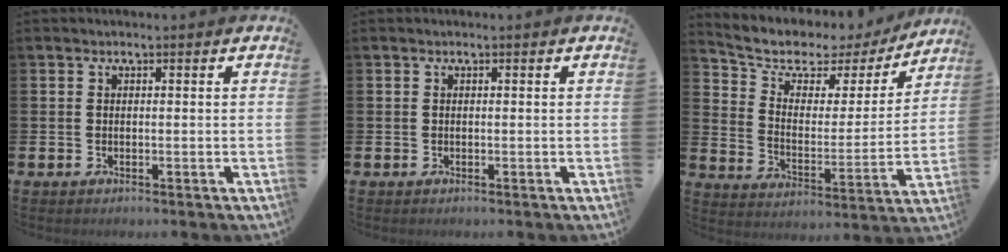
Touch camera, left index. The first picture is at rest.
{"total": 0.0}
{"total": 6.6, "force": [5.4, 3.3, 2.0], "torque": [-0.075, -0.036, 0.088]}